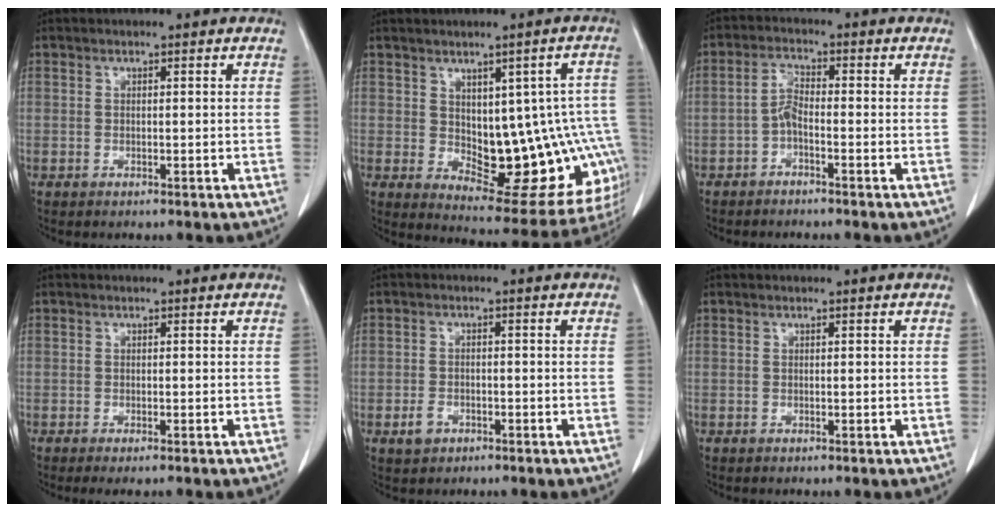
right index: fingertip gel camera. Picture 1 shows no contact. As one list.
[{"total": 17.4, "force": [-1.3, 7.9, 15.5], "torque": [-0.135, 0.020, 0.011]}, {"total": 2.8, "force": [-1.3, 0.9, 2.4], "torque": [-0.050, 0.005, -0.027]}, {"total": 2.0, "force": [-1.5, 0.3, 1.2], "torque": [-0.017, -0.007, -0.020]}, {"total": 2.5, "force": [-1.2, 2.0, 1.0], "torque": [-0.014, 0.005, -0.012]}, {"total": 0.0}]